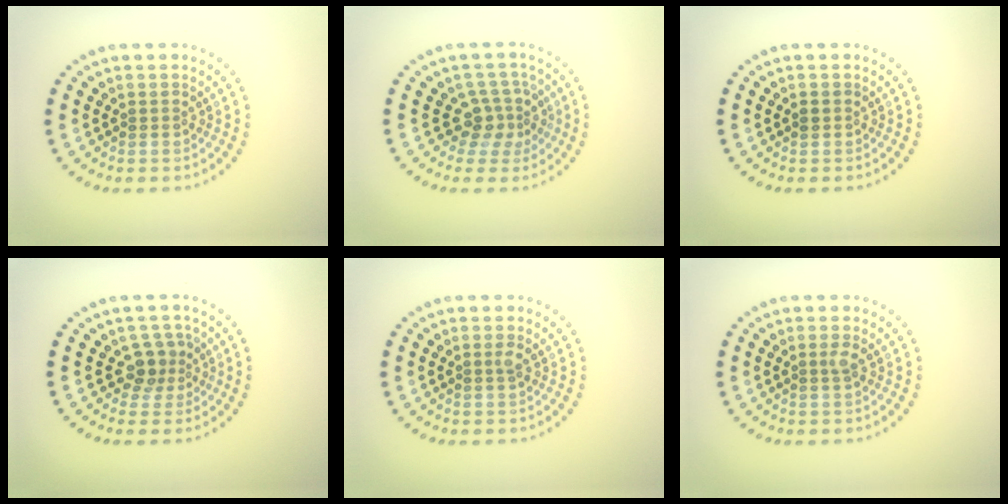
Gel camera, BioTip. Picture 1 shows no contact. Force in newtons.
{"total": 2.7, "press": 2.1, "slide": 1.7}
{"total": 0.8, "press": 0.8, "slide": 0.1}
{"total": 2.5, "press": 1.9, "slide": 1.5}
{"total": 0.6, "press": 0.5, "slide": 0.4}
{"total": 0.8, "press": 0.6, "slide": 0.6}